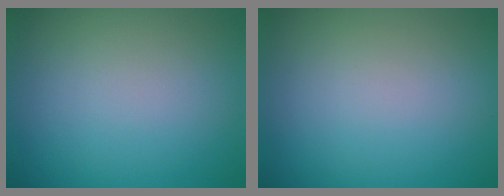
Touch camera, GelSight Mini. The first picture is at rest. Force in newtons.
{"total": 0.0}